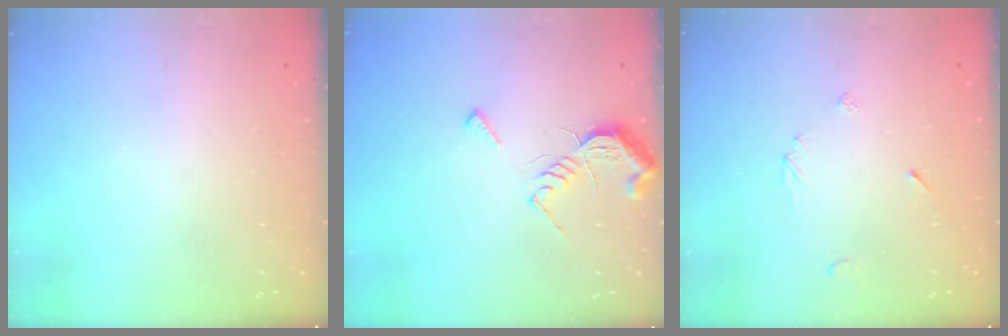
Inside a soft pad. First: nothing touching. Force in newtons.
{"total": 8.3, "press": 8.3, "slide": 0.2}
{"total": 2.3, "press": 2.3, "slide": 0.2}